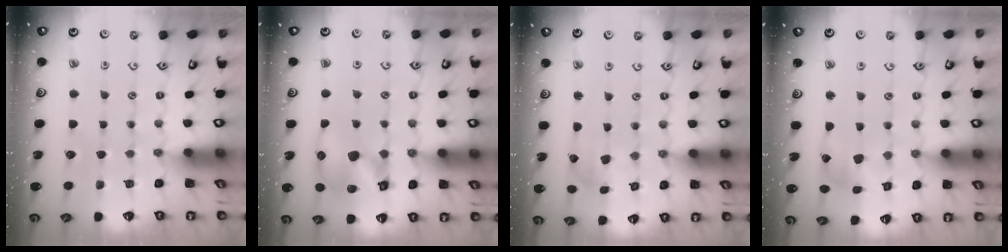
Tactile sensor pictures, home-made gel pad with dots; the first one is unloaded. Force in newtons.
{"total": 10.3, "press": 10.2, "slide": 1.4}
{"total": 2.5, "press": 2.4, "slide": 0.5}
{"total": 5.1, "press": 5.1, "slide": 0.4}